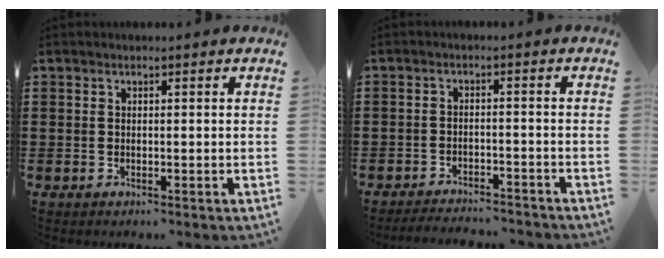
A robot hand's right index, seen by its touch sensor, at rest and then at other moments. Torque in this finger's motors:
{"motor_torque": [0.56, -0.06, -0.03, -0.06]}